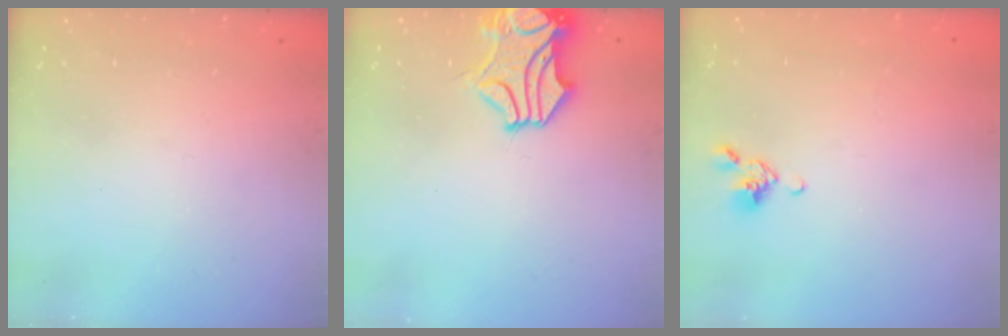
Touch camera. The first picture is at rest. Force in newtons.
{"total": 2.2, "press": 1.8, "slide": 1.2}
{"total": 6.0, "press": 6.0, "slide": 0.8}